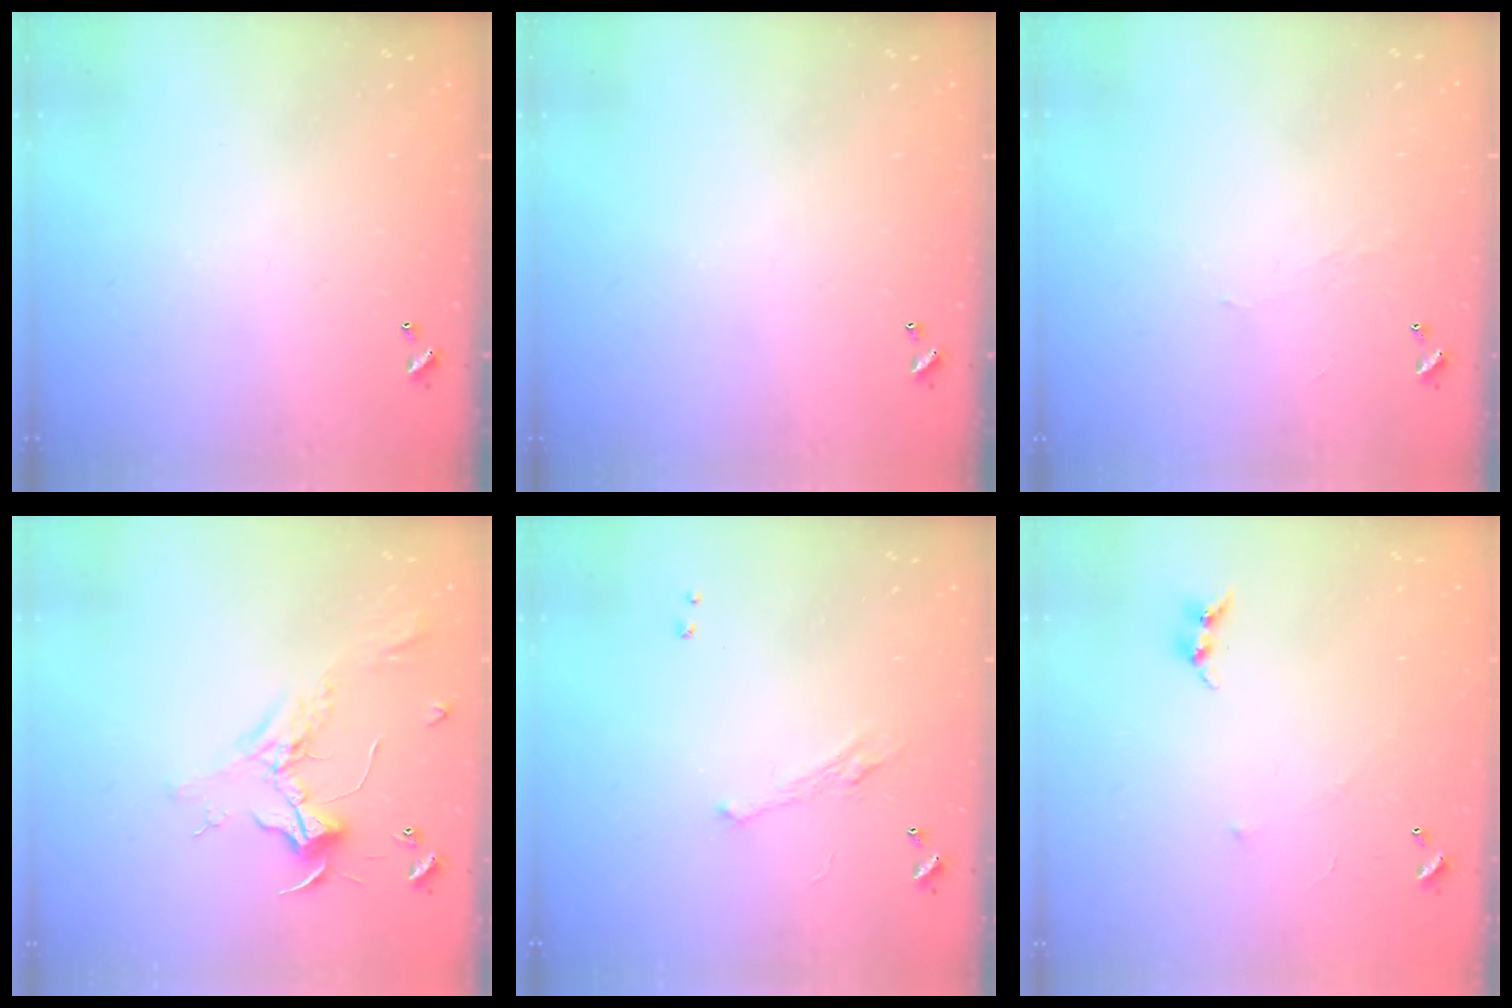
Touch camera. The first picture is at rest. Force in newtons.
{"total": 0.0}
{"total": 1.7, "press": 1.7, "slide": 0.4}
{"total": 2.4, "press": 2.3, "slide": 0.8}
{"total": 2.0, "press": 1.9, "slide": 0.7}
{"total": 5.3, "press": 5.3, "slide": 0.8}